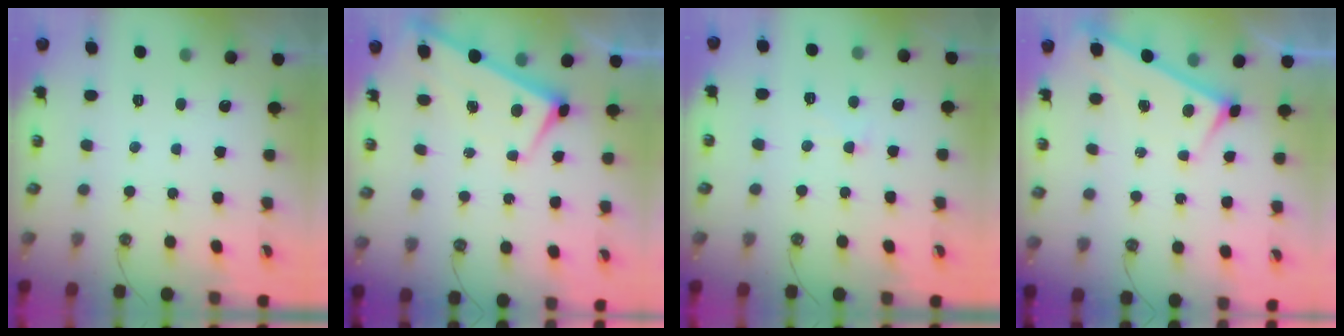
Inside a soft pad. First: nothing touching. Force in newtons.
{"total": 1.0, "press": 1.0, "slide": 0.0}
{"total": 0.7, "press": 0.1, "slide": 0.7}
{"total": 3.1, "press": 3.1, "slide": 0.2}